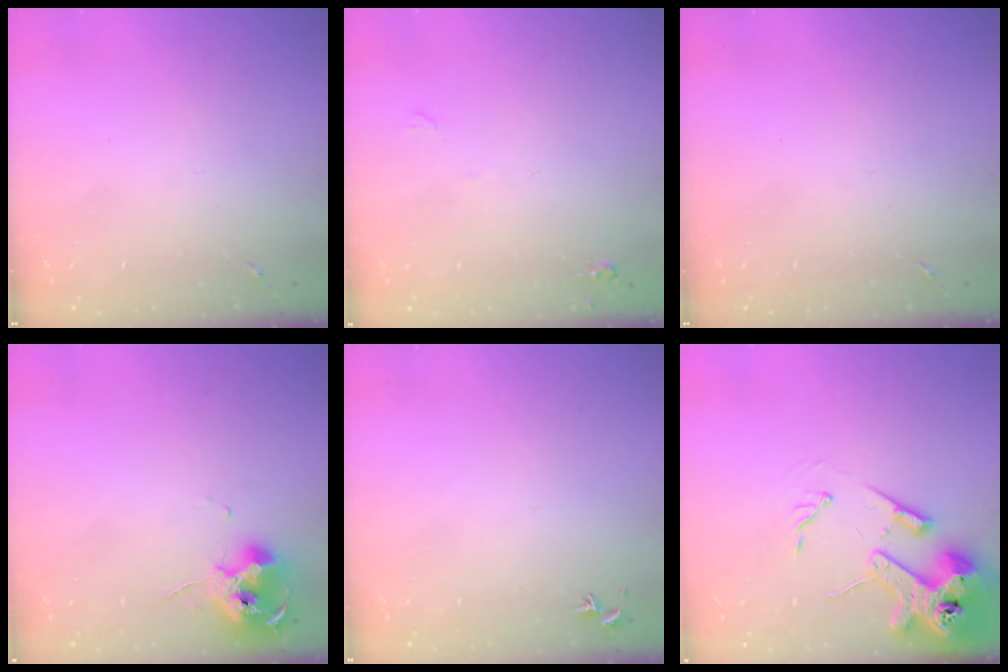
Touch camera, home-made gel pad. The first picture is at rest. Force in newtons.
{"total": 4.1, "press": 4.0, "slide": 0.7}
{"total": 0.0}
{"total": 10.3, "press": 10.3, "slide": 0.9}
{"total": 0.7, "press": 0.5, "slide": 0.4}
{"total": 15.7, "press": 15.5, "slide": 2.1}